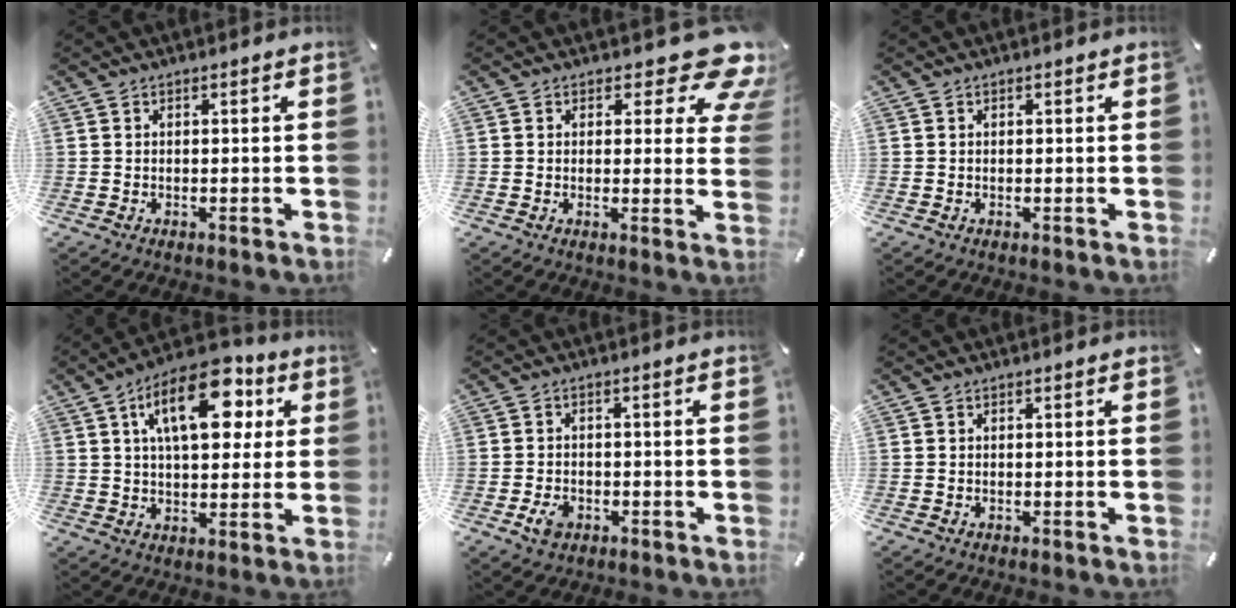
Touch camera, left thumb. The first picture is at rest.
{"total": 11.2, "force": [6.8, 4.8, 7.5], "torque": [-0.078, -0.055, 0.115]}
{"total": 0.0}
{"total": 17.0, "force": [6.6, 8.8, 13.0], "torque": [-0.198, -0.010, 0.105]}
{"total": 3.5, "force": [-1.7, 2.5, 1.9], "torque": [-0.047, 0.004, -0.033]}
{"total": 0.0}